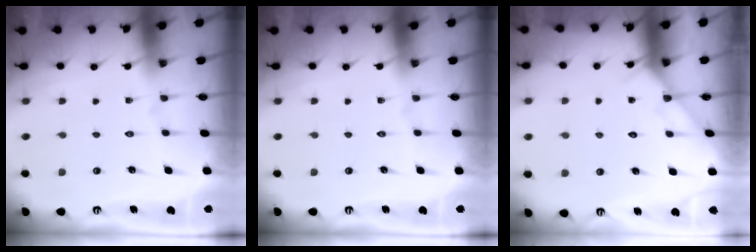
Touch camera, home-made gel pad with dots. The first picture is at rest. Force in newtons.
{"total": 0.0}
{"total": 6.3, "press": 6.3, "slide": 0.4}